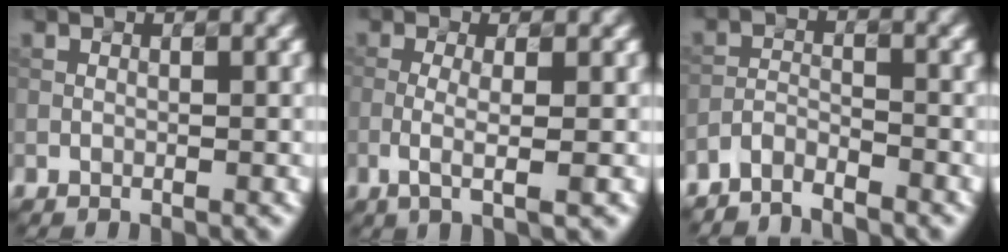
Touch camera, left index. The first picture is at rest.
{"total": 2.8, "force": [-0.8, 0.6, 2.7], "torque": [-0.052, 0.000, -0.017]}
{"total": 2.5, "force": [-2.5, 0.3, 0.1], "torque": [-0.005, 0.003, -0.056]}